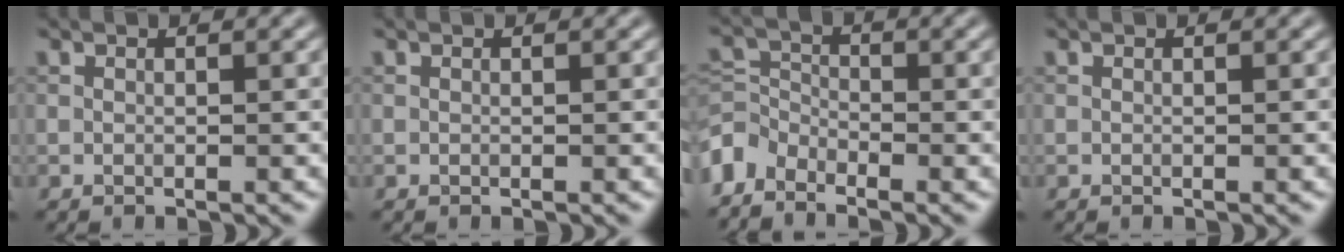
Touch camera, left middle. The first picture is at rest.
{"total": 0.0}
{"total": 3.5, "force": [-2.9, 1.6, 0.9], "torque": [-0.020, -0.002, -0.074]}
{"total": 0.0}